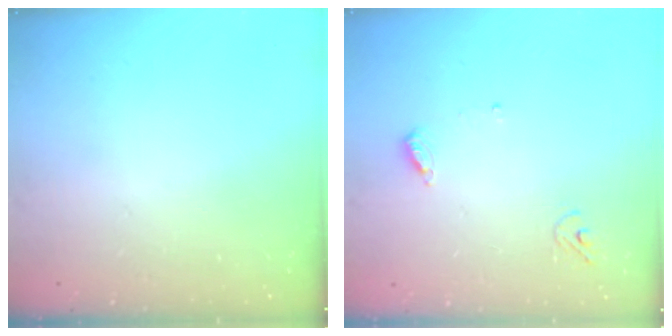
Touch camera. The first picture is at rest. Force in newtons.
{"total": 3.6, "press": 3.6, "slide": 0.3}